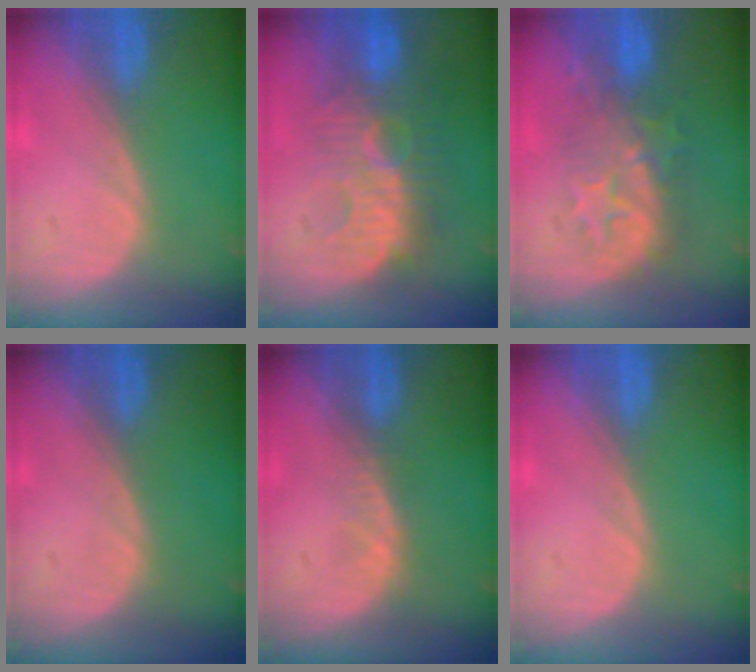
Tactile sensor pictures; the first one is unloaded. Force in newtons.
{"total": 9.4, "press": 9.2, "slide": 2.0}
{"total": 8.4, "press": 8.3, "slide": 1.4}
{"total": 0.0}
{"total": 1.5, "press": 1.5, "slide": 0.2}
{"total": 0.0}